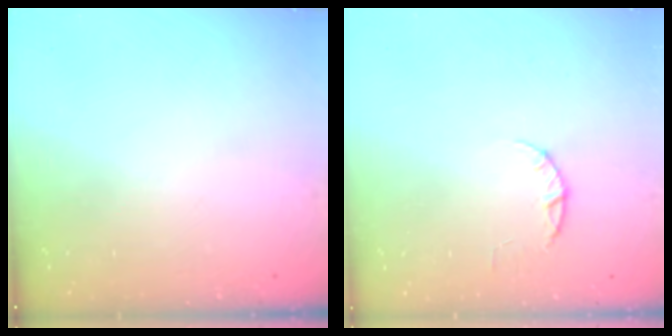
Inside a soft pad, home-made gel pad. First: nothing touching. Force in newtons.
{"total": 2.4, "press": 2.3, "slide": 0.4}